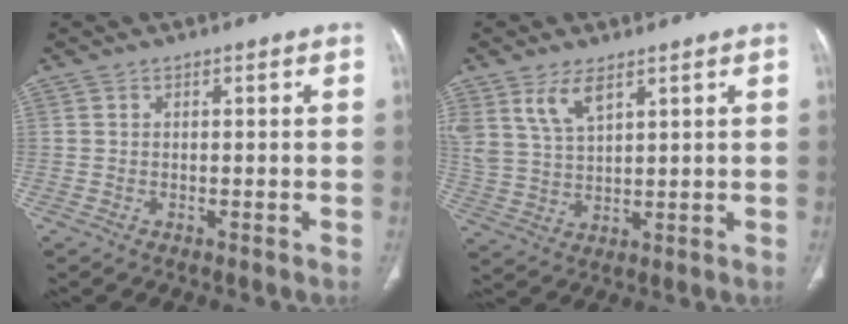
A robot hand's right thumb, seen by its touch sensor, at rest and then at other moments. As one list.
[{"total": 7.3, "force": [4.5, 3.2, 4.7], "torque": [-0.092, -0.017, 0.099]}]